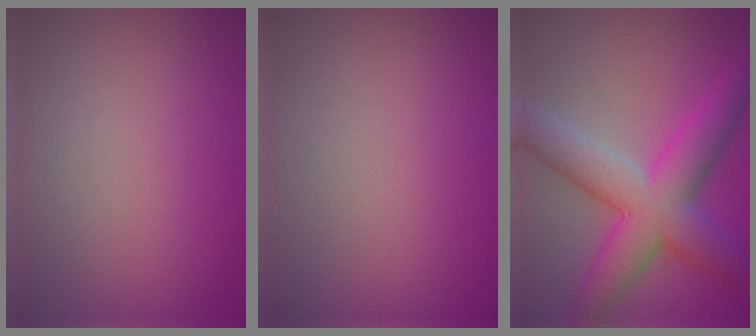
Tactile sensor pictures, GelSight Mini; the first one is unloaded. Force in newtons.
{"total": 0.0}
{"total": 8.7, "press": 8.7, "slide": 0.2}